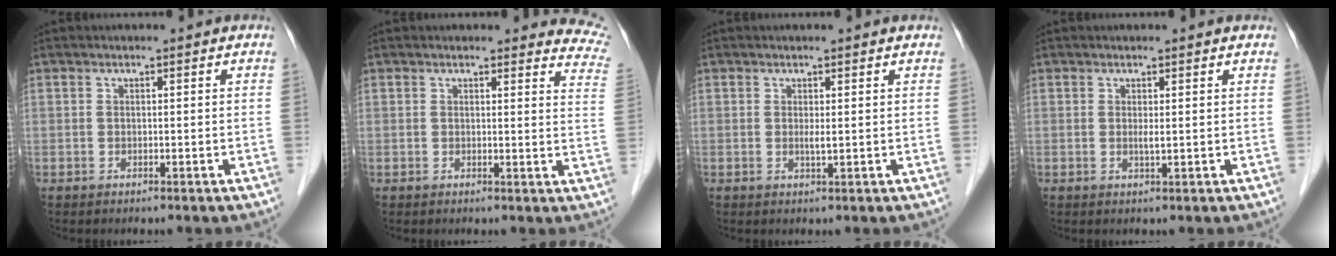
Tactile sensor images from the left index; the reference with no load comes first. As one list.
[{"total": 9.1, "force": [8.8, 2.4, 1.0], "torque": [0.036, -0.055, 0.045]}, {"total": 0.9, "force": [-0.1, 0.0, 0.9], "torque": [-0.023, -0.008, -0.001]}, {"total": 0.8, "force": [-0.1, 0.0, 0.8], "torque": [-0.021, -0.007, -0.001]}]